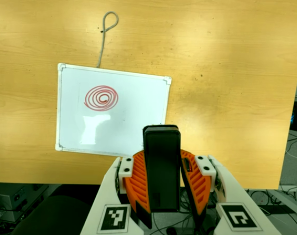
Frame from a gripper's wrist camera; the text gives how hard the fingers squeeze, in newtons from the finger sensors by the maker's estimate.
{"total": 8.4, "left": 6.1, "right": 10.7}